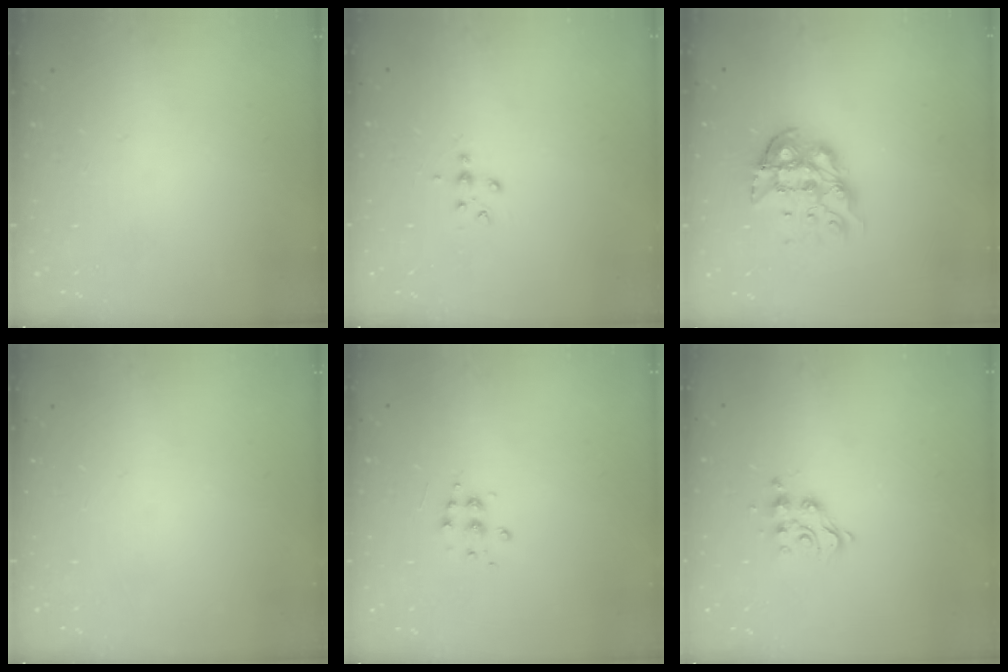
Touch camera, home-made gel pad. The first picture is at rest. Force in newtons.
{"total": 5.2, "press": 4.8, "slide": 2.1}
{"total": 11.2, "press": 11.1, "slide": 1.0}
{"total": 0.0}
{"total": 5.8, "press": 5.7, "slide": 0.6}
{"total": 8.0, "press": 8.0, "slide": 0.5}